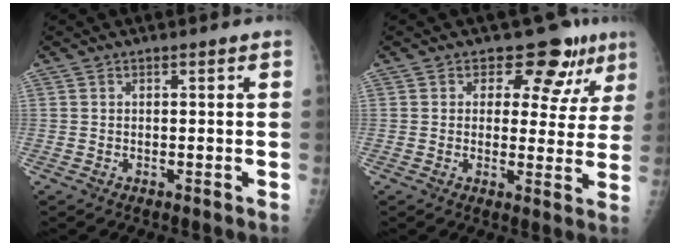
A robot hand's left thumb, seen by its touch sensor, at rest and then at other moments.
{"total": 8.4, "force": [5.6, 5.4, 3.3], "torque": [0.002, -0.029, 0.058]}